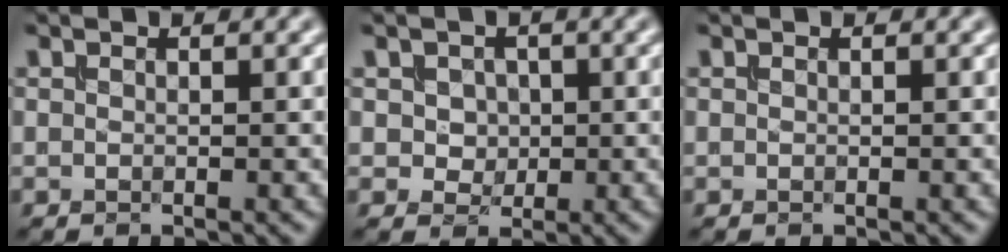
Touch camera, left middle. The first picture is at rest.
{"total": 2.3, "force": [0.5, 1.9, 1.2], "torque": [-0.028, 0.001, 0.012]}
{"total": 0.0}